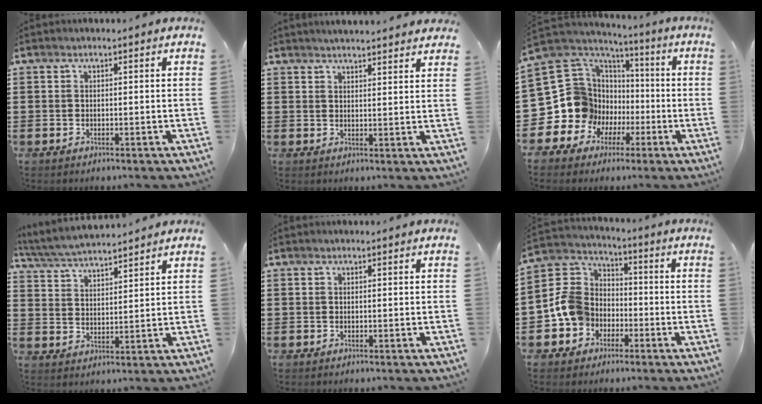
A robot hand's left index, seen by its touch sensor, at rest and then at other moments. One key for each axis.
{"total": 2.8, "fx": 2.7, "fy": -0.4, "fz": 0.2, "tx": -0.012, "ty": -0.009, "tz": 0.051}
{"total": 12.1, "fx": -0.7, "fy": 11.8, "fz": 2.5, "tx": -0.120, "ty": -0.037, "tz": 0.010}
{"total": 4.8, "fx": 4.7, "fy": 0.2, "fz": 1.0, "tx": -0.039, "ty": -0.021, "tz": 0.083}
{"total": 0.0}
{"total": 9.3, "fx": -2.8, "fy": 8.2, "fz": 3.5, "tx": -0.117, "ty": 0.016, "tz": -0.058}